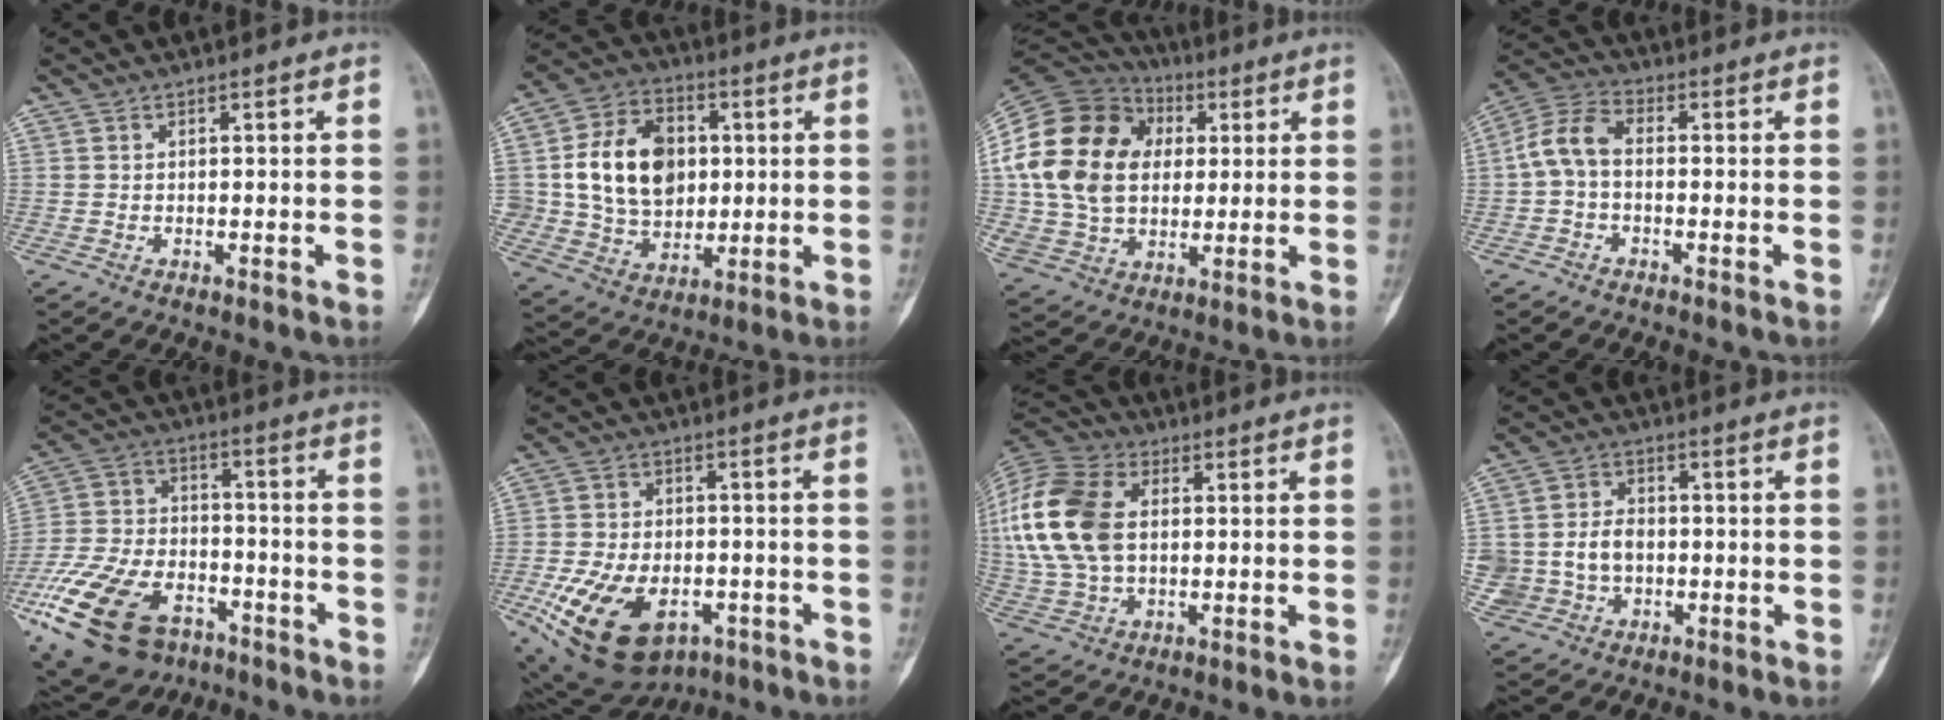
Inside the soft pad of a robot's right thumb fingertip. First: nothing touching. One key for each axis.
{"total": 16.6, "fx": 2.1, "fy": 12.6, "fz": 10.7, "tx": -0.149, "ty": 0.004, "tz": 0.043}
{"total": 25.2, "fx": 3.9, "fy": 18.6, "fz": 16.5, "tx": -0.323, "ty": 0.027, "tz": 0.078}
{"total": 6.6, "fx": -0.6, "fy": 3.9, "fz": 5.3, "tx": -0.109, "ty": 0.023, "tz": -0.025}
{"total": 24.0, "fx": -12.4, "fy": 14.6, "fz": 14.5, "tx": -0.327, "ty": 0.040, "tz": -0.215}
{"total": 18.5, "fx": -7.5, "fy": 11.5, "fz": 12.5, "tx": -0.227, "ty": 0.012, "tz": -0.106}
{"total": 20.4, "fx": 2.7, "fy": 13.4, "fz": 15.1, "tx": -0.344, "ty": 0.009, "tz": 0.050}
{"total": 9.9, "fx": -1.6, "fy": 9.5, "fz": 2.4, "tx": -0.018, "ty": 0.024, "tz": -0.023}